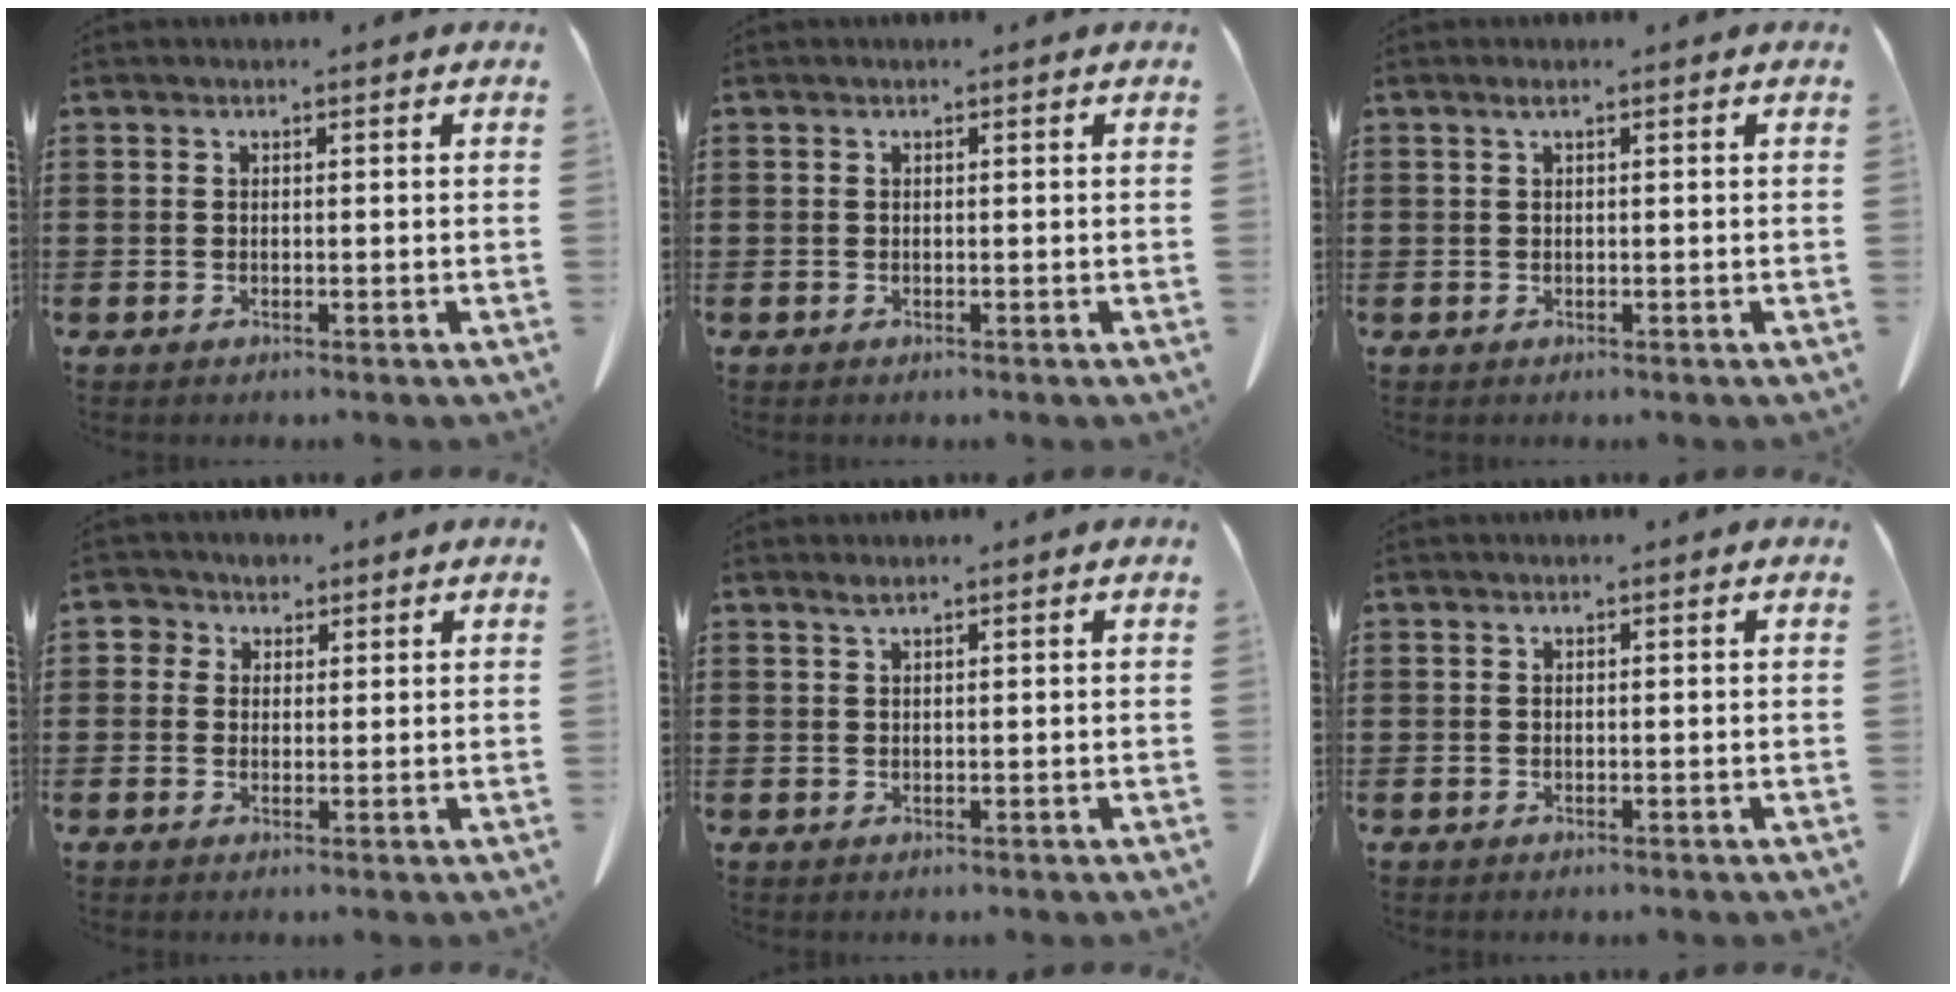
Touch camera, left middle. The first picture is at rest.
{"total": 0.0}
{"total": 0.8, "force": [0.2, 0.1, 0.8], "torque": [-0.014, 0.002, 0.004]}
{"total": 3.1, "force": [1.7, 2.5, 0.8], "torque": [-0.021, 0.009, 0.028]}
{"total": 1.1, "force": [0.7, 0.1, 0.8], "torque": [-0.017, 0.001, 0.013]}
{"total": 0.0}